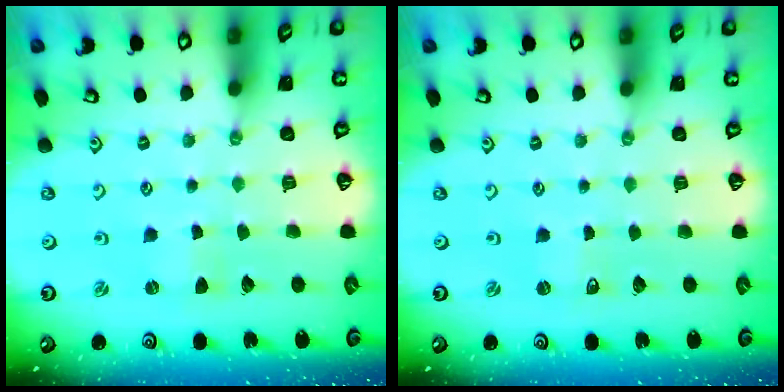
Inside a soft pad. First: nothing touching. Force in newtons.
{"total": 0.0}